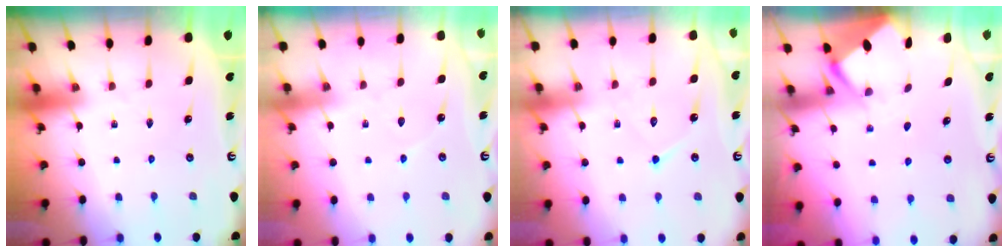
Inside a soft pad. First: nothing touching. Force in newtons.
{"total": 2.7, "press": 2.7, "slide": 0.3}
{"total": 9.7, "press": 9.7, "slide": 0.9}
{"total": 2.7, "press": 2.7, "slide": 0.3}